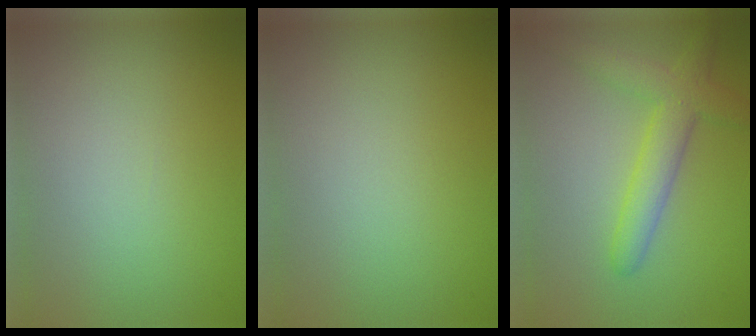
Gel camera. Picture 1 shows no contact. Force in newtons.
{"total": 0.0}
{"total": 4.3, "press": 4.3, "slide": 0.3}